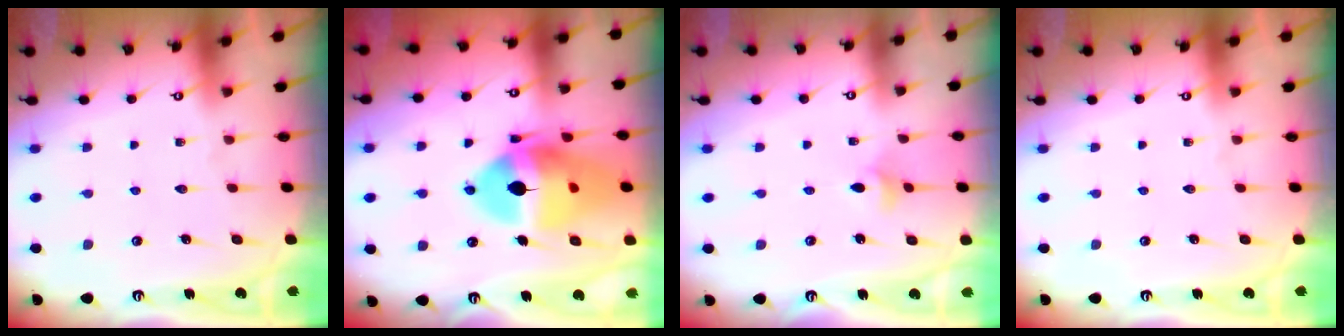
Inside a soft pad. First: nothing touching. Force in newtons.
{"total": 21.0, "press": 20.8, "slide": 2.4}
{"total": 3.1, "press": 3.0, "slide": 0.7}
{"total": 0.0}